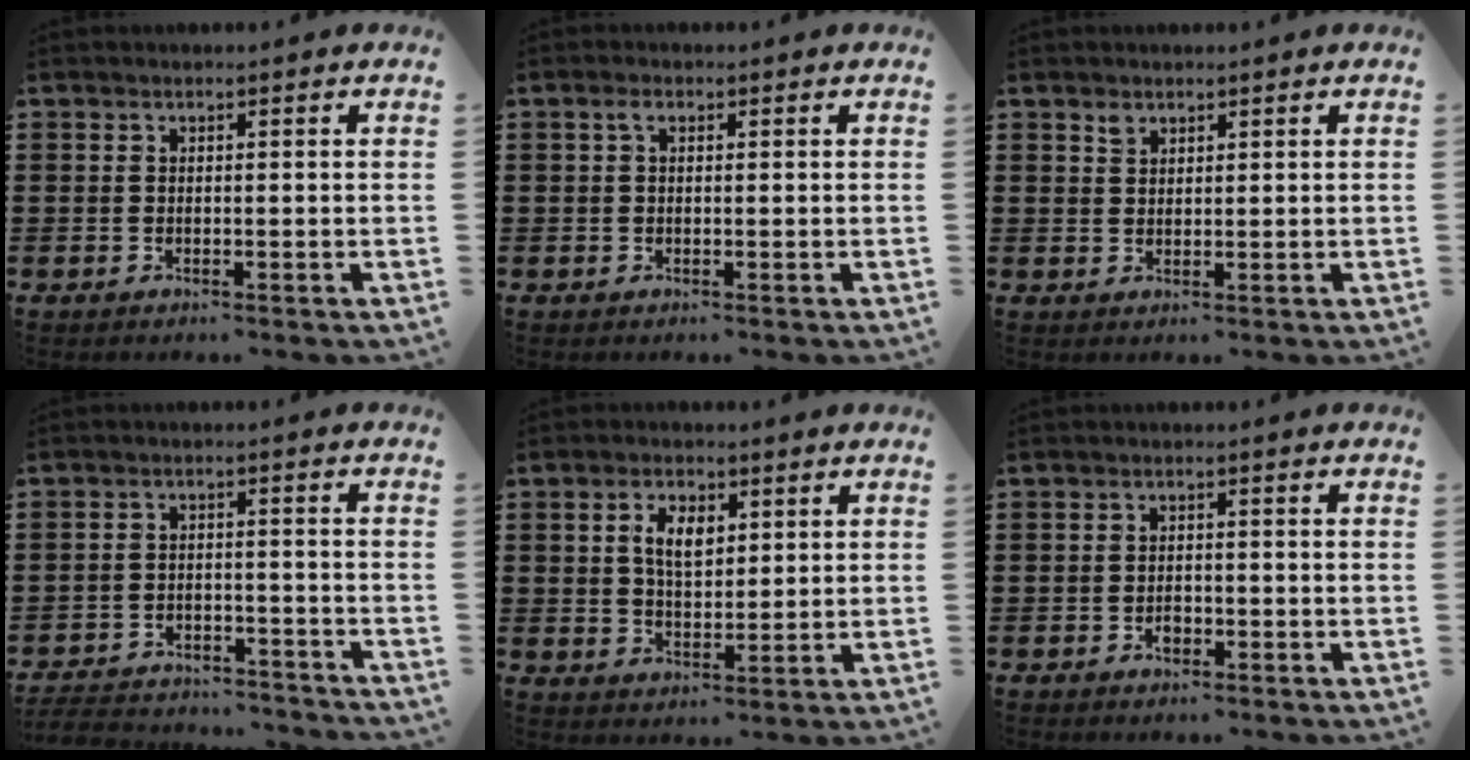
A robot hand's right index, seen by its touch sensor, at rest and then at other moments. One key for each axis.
{"total": 1.4, "fx": 0.3, "fy": 0.8, "fz": 1.1, "tx": -0.025, "ty": 0.007, "tz": 0.005}
{"total": 1.5, "fx": 1.2, "fy": 0.9, "fz": 0.3, "tx": -0.007, "ty": 0.002, "tz": 0.024}
{"total": 4.1, "fx": -4.0, "fy": 0.3, "fz": 0.5, "tx": -0.019, "ty": -0.003, "tz": -0.085}
{"total": 4.9, "fx": 1.5, "fy": 2.7, "fz": 3.8, "tx": -0.074, "ty": 0.008, "tz": 0.024}
{"total": 1.7, "fx": -0.9, "fy": 1.1, "fz": 1.0, "tx": -0.020, "ty": 0.001, "tz": -0.017}